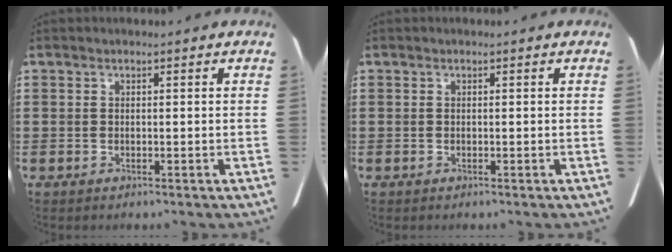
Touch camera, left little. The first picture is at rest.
{"total": 0.0}